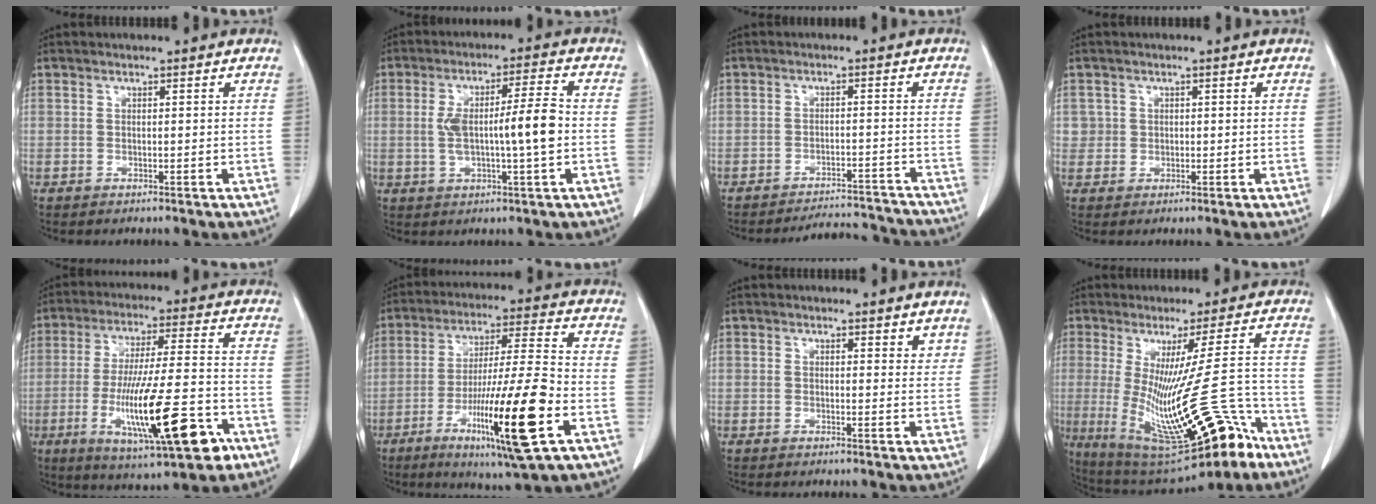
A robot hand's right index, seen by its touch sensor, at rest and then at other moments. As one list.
[{"total": 9.4, "force": [-0.6, 0.7, 9.3], "torque": [-0.165, 0.013, -0.012]}, {"total": 7.7, "force": [-7.6, 0.9, -0.9], "torque": [0.020, 0.019, -0.101]}, {"total": 2.0, "force": [0.4, 2.0, -0.1], "torque": [0.017, 0.003, 0.002]}, {"total": 18.7, "force": [-7.1, 2.6, 17.1], "torque": [-0.299, -0.023, -0.107]}, {"total": 18.1, "force": [-6.5, 0.3, 16.9], "torque": [-0.300, -0.027, -0.109]}, {"total": 2.7, "force": [2.4, 0.9, 0.9], "torque": [0.000, -0.011, 0.022]}, {"total": 20.1, "force": [-8.3, 3.7, 17.9], "torque": [-0.291, -0.030, -0.115]}]